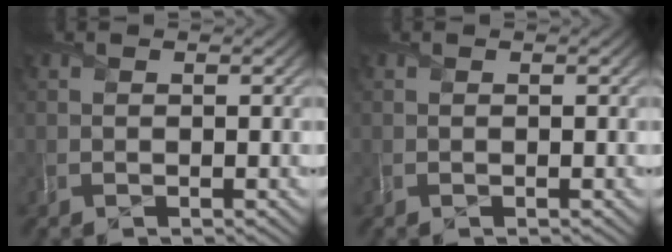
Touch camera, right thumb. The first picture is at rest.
{"total": 0.0}